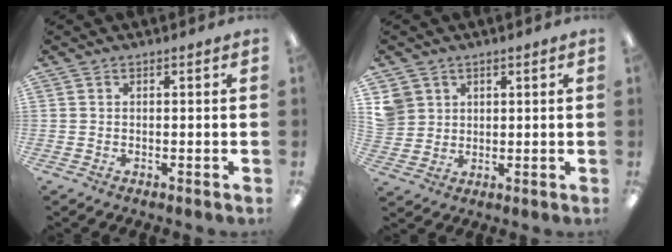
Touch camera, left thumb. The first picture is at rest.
{"total": 5.4, "force": [2.4, 4.8, 0.6], "torque": [-0.015, -0.001, 0.045]}